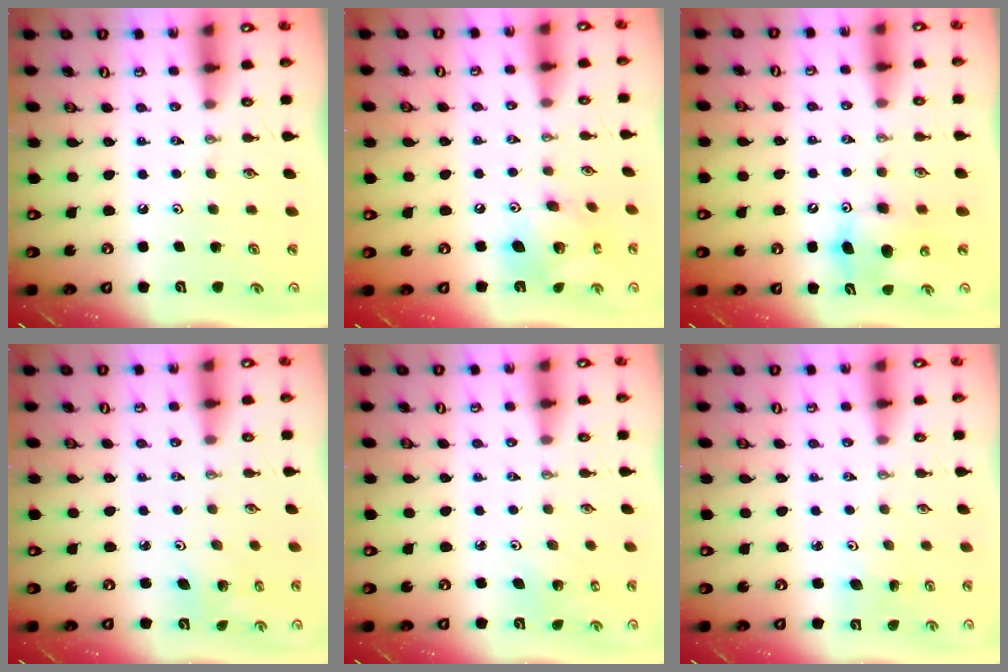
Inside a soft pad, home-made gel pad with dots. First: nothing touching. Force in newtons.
{"total": 13.1, "press": 13.0, "slide": 1.3}
{"total": 10.9, "press": 10.8, "slide": 1.5}
{"total": 2.7, "press": 2.7, "slide": 0.3}
{"total": 1.7, "press": 1.6, "slide": 0.2}
{"total": 4.2, "press": 4.1, "slide": 0.5}